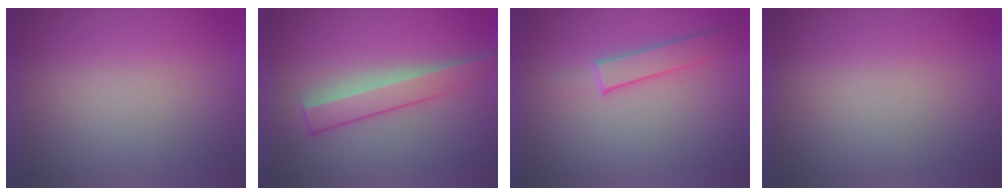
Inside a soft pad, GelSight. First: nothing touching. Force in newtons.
{"total": 3.2}
{"total": 1.9}
{"total": 0.0}